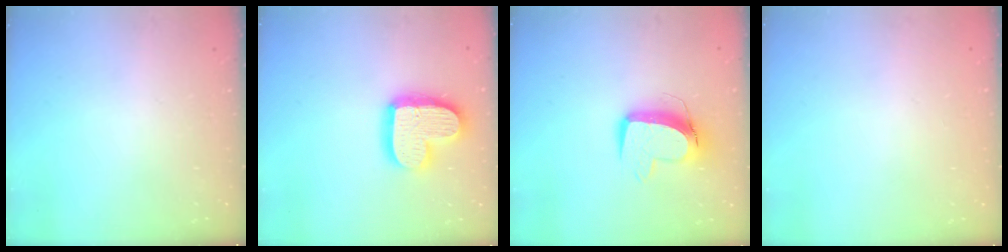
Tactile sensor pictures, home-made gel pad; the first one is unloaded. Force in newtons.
{"total": 17.0, "press": 17.0, "slide": 1.4}
{"total": 10.9, "press": 10.8, "slide": 1.2}
{"total": 0.0}